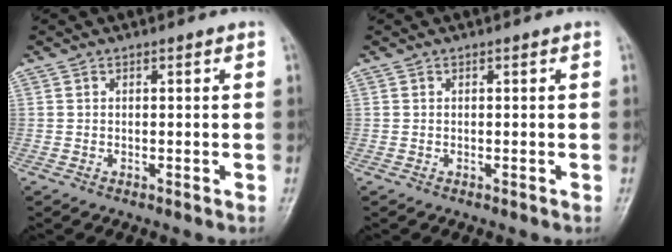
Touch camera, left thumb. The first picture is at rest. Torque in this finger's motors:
{"motor_torque": [0.00, 0.00, 0.00, 0.00, 0.00]}